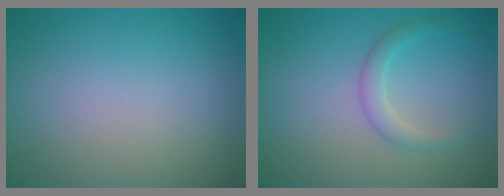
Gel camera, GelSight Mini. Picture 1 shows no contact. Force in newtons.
{"total": 1.8, "press": 1.8, "slide": 0.0}